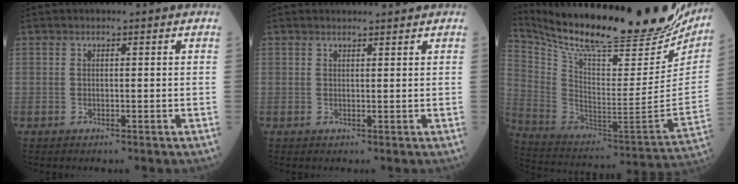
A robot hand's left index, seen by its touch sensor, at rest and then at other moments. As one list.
[{"total": 2.1, "force": [2.0, 0.2, 0.3], "torque": [-0.008, 0.007, 0.028]}, {"total": 33.5, "force": [28.5, 6.9, 16.3], "torque": [-0.301, -0.074, 0.412]}]